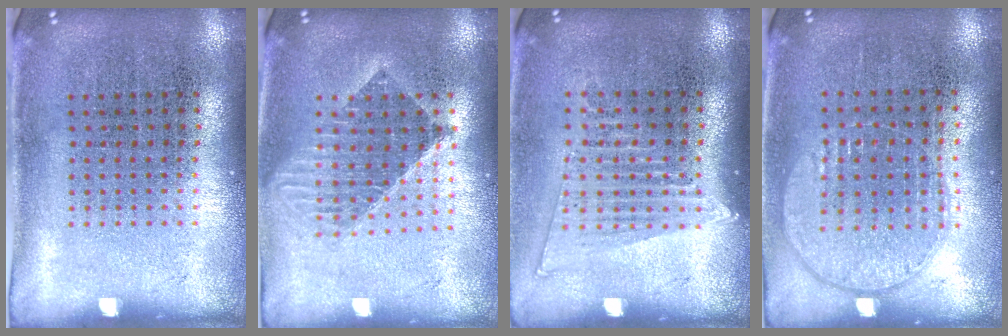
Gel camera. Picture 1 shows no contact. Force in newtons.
{"total": 1.5, "press": 1.3, "slide": 0.8}
{"total": 1.4, "press": 1.2, "slide": 0.7}
{"total": 1.0, "press": 0.9, "slide": 0.4}